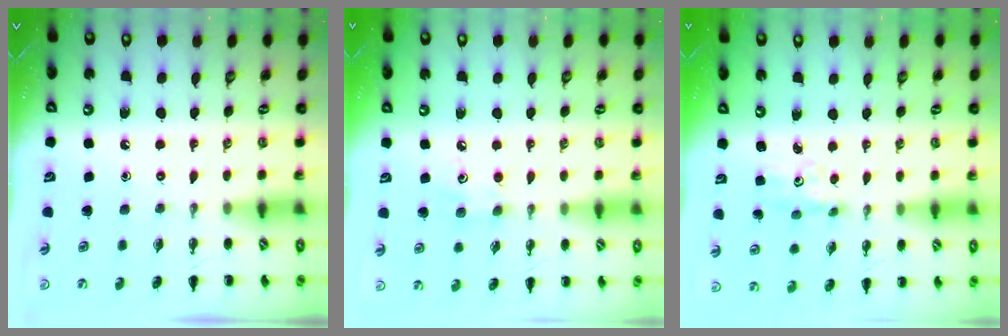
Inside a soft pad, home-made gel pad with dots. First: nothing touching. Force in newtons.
{"total": 4.9, "press": 4.8, "slide": 1.1}
{"total": 2.4, "press": 2.3, "slide": 0.8}